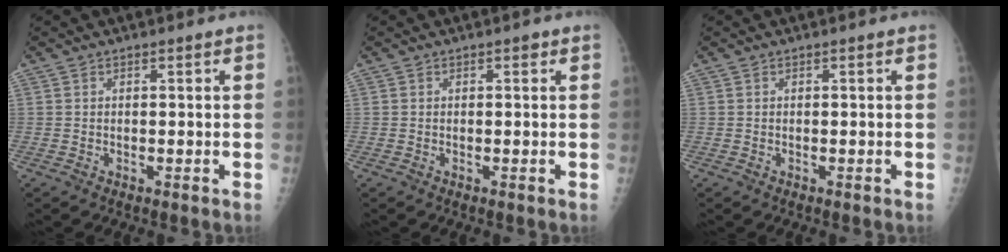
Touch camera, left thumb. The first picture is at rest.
{"total": 0.6, "force": [0.3, 0.4, 0.4], "torque": [0.001, 0.001, 0.000]}
{"total": 0.0}